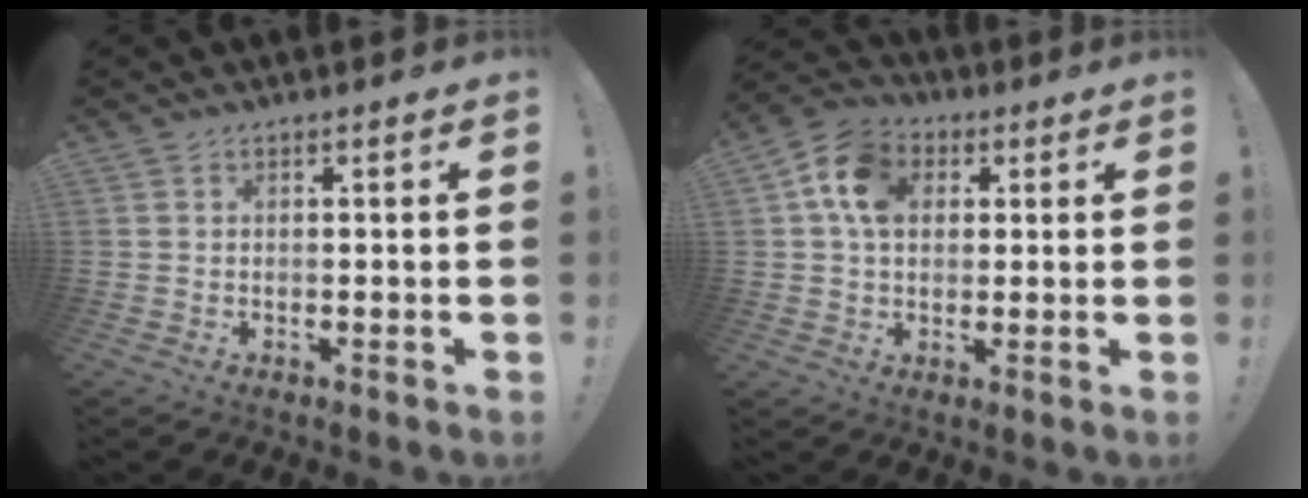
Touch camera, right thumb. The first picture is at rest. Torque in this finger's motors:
{"motor_torque": [1.22, 1.21, 0.11, 0.16, 0.01]}